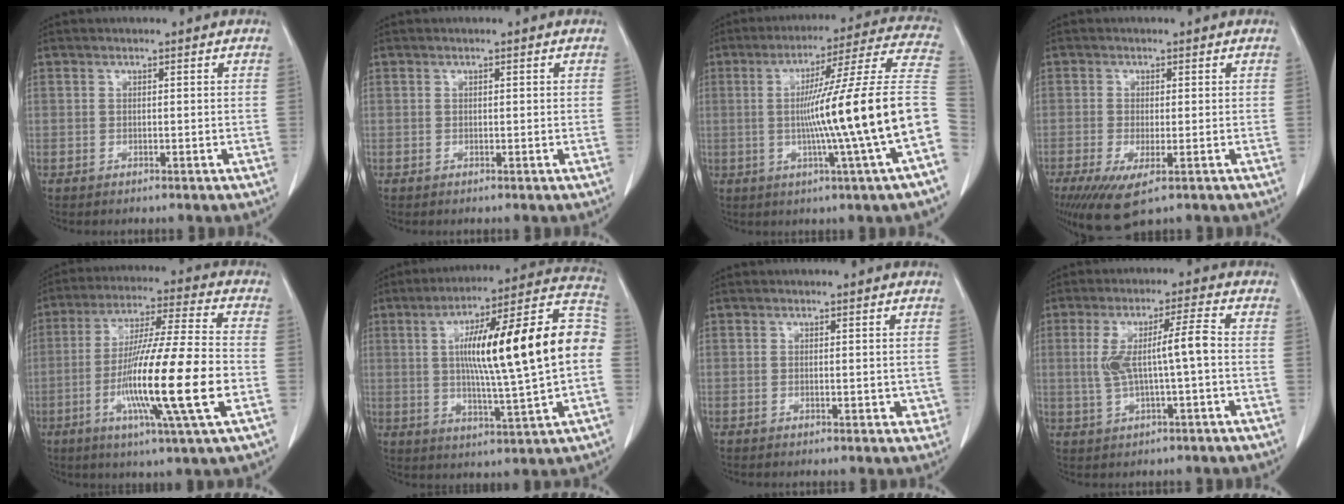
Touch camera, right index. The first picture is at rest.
{"total": 0.0}
{"total": 21.1, "force": [-3.2, -2.3, 20.7], "torque": [-0.251, 0.012, -0.062]}
{"total": 6.4, "force": [-3.2, 1.6, 5.3], "torque": [-0.092, -0.019, -0.050]}
{"total": 18.0, "force": [-4.4, -0.5, 17.5], "torque": [-0.322, -0.016, -0.082]}
{"total": 23.2, "force": [1.5, 1.9, 23.0], "torque": [-0.320, 0.037, 0.015]}
{"total": 2.1, "force": [-0.1, 1.1, 1.8], "torque": [-0.016, -0.002, 0.003]}
{"total": 7.7, "force": [0.1, 0.6, 7.7], "torque": [-0.151, 0.019, 0.005]}